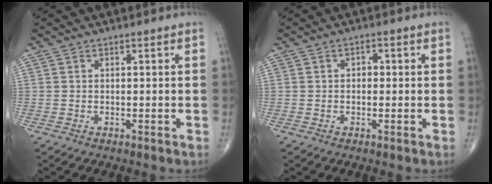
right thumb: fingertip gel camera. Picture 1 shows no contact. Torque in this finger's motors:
{"motor_torque": [-0.25, 0.04, 0.16, 0.07, 0.05]}